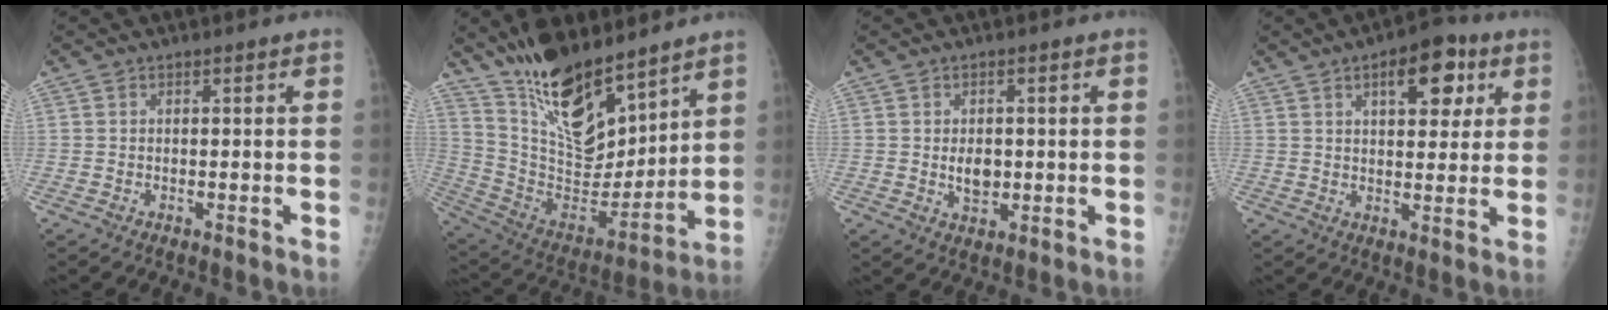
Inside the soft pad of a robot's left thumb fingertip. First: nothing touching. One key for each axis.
{"total": 20.7, "fx": 15.0, "fy": 8.1, "fz": 11.8, "tx": -0.167, "ty": -0.084, "tz": 0.280}
{"total": 4.2, "fx": 0.0, "fy": 2.9, "fz": 3.0, "tx": -0.034, "ty": -0.003, "tz": 0.006}
{"total": 10.5, "fx": 4.7, "fy": 5.3, "fz": 7.8, "tx": -0.073, "ty": -0.007, "tz": 0.062}